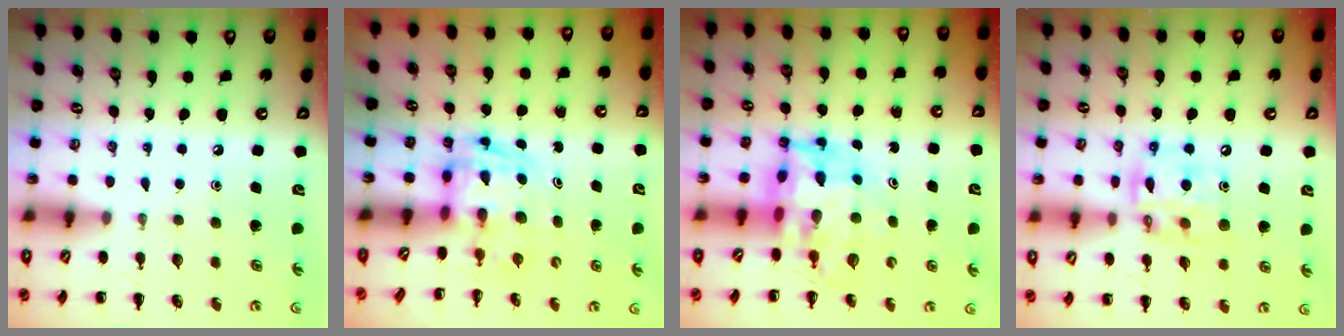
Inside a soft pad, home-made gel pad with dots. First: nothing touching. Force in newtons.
{"total": 2.8, "press": 2.8, "slide": 0.5}
{"total": 7.2, "press": 6.8, "slide": 2.3}
{"total": 13.6, "press": 13.3, "slide": 3.0}